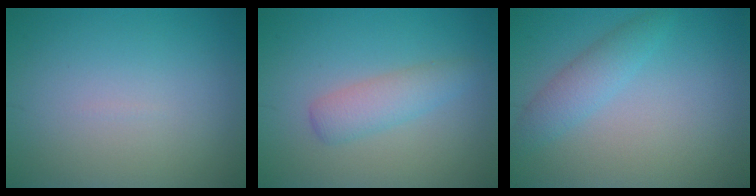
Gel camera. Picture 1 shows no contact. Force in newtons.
{"total": 2.6, "press": 2.6, "slide": 0.0}
{"total": 2.5, "press": 2.5, "slide": 0.2}